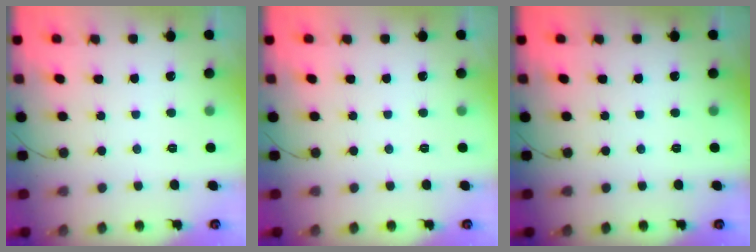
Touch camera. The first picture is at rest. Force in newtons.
{"total": 0.0}
{"total": 0.0}